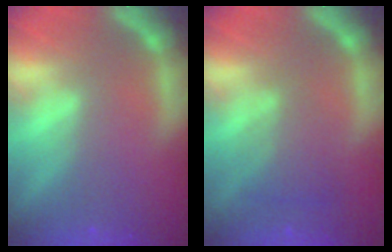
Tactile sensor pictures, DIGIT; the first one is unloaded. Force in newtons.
{"total": 3.0}